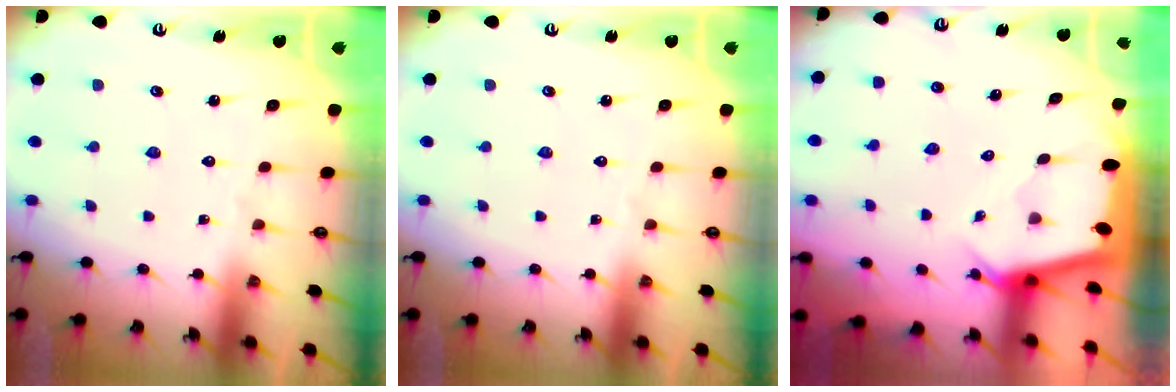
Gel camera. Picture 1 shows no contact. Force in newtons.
{"total": 0.0}
{"total": 2.6, "press": 2.6, "slide": 0.2}